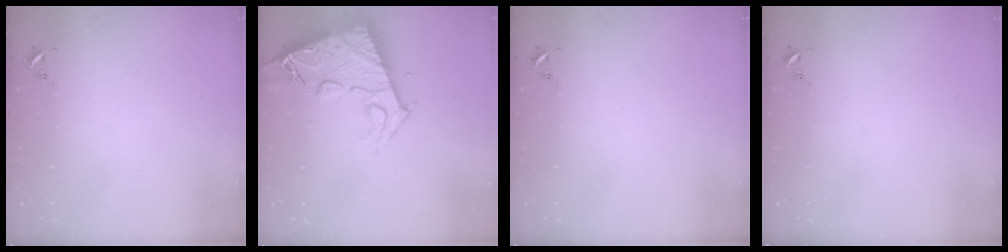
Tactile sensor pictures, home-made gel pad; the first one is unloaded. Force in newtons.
{"total": 14.6, "press": 14.5, "slide": 1.3}
{"total": 0.0}
{"total": 0.0}